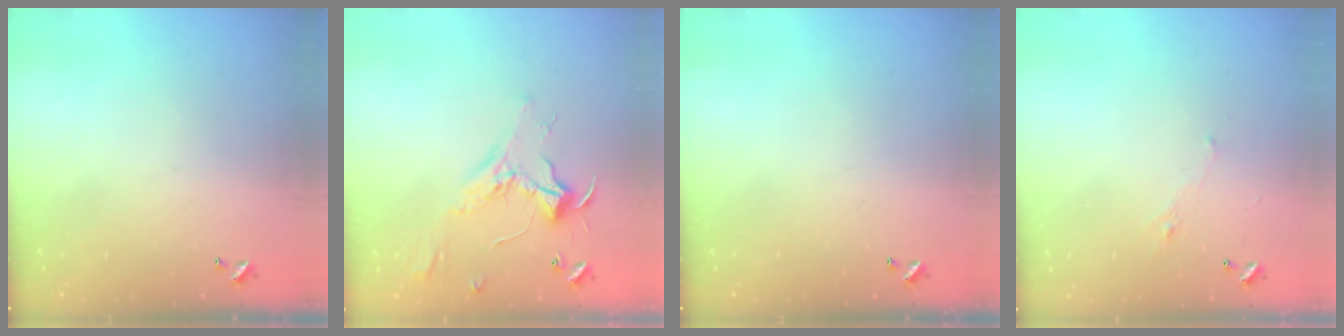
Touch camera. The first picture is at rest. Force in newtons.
{"total": 2.2, "press": 2.1, "slide": 0.7}
{"total": 0.0}
{"total": 0.7, "press": 0.2, "slide": 0.7}